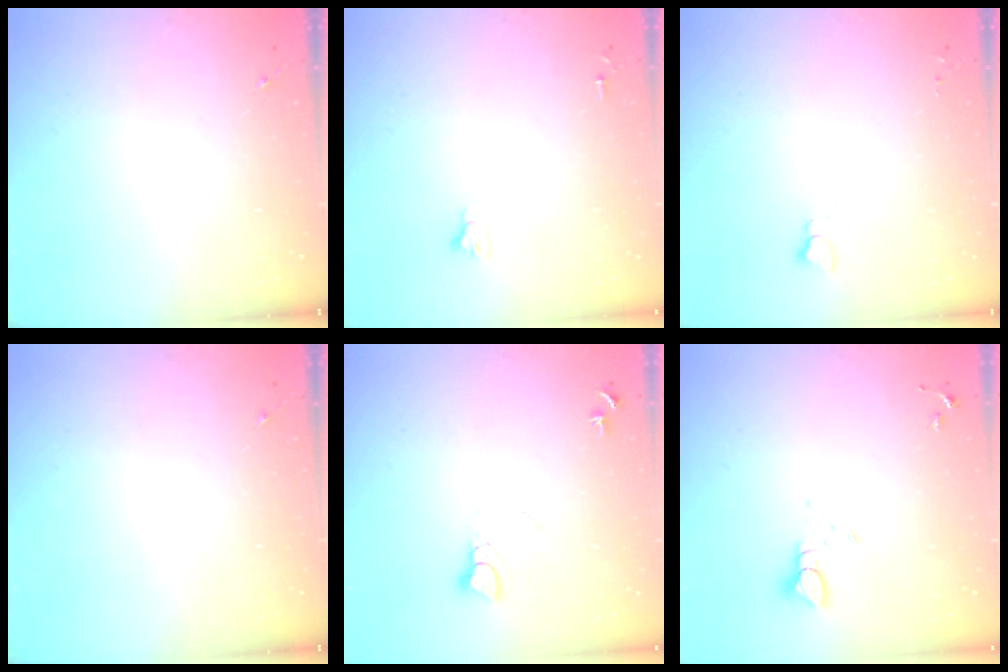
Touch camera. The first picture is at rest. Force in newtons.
{"total": 2.7, "press": 2.7, "slide": 0.2}
{"total": 3.8, "press": 3.8, "slide": 0.3}
{"total": 0.0}
{"total": 5.5, "press": 5.5, "slide": 0.5}
{"total": 4.0, "press": 4.0, "slide": 0.3}